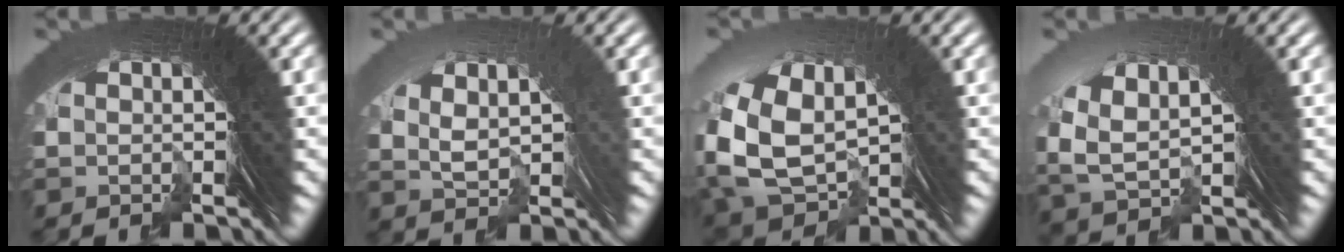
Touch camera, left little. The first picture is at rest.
{"total": 1.9, "force": [0.5, 0.5, 1.8], "torque": [-0.027, 0.007, 0.021]}
{"total": 6.3, "force": [-0.6, 4.6, 4.3], "torque": [-0.111, -0.029, 0.012]}
{"total": 2.9, "force": [0.6, 2.1, 2.0], "torque": [-0.057, -0.002, 0.025]}